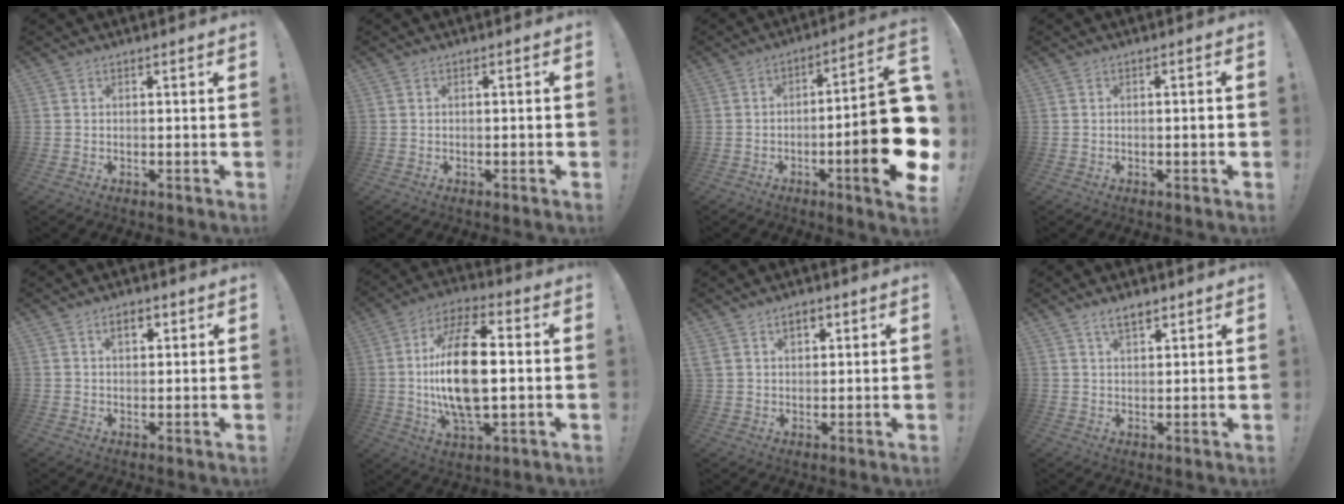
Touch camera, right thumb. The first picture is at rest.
{"total": 1.0, "force": [-0.5, 0.0, 0.9], "torque": [-0.015, 0.001, -0.008]}
{"total": 21.5, "force": [-4.5, 4.4, 20.6], "torque": [-0.290, 0.016, -0.065]}
{"total": 1.9, "force": [-0.4, 0.2, 1.9], "torque": [-0.024, 0.000, -0.009]}
{"total": 3.9, "force": [1.9, 2.2, 2.7], "torque": [-0.036, -0.001, 0.029]}
{"total": 20.2, "force": [0.3, 9.1, 18.0], "torque": [-0.336, -0.001, 0.000]}
{"total": 5.1, "force": [2.5, 3.6, 2.7], "torque": [-0.047, 0.000, 0.047]}
{"total": 4.9, "force": [3.2, 2.3, 2.9], "torque": [-0.047, -0.011, 0.059]}